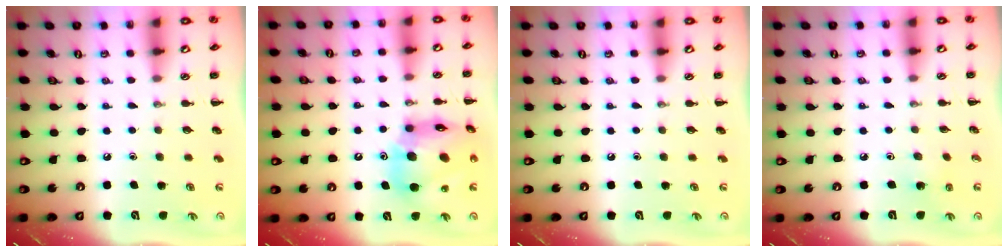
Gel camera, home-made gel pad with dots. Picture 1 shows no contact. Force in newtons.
{"total": 16.7, "press": 16.1, "slide": 4.8}
{"total": 0.0}
{"total": 1.9, "press": 1.9, "slide": 0.4}